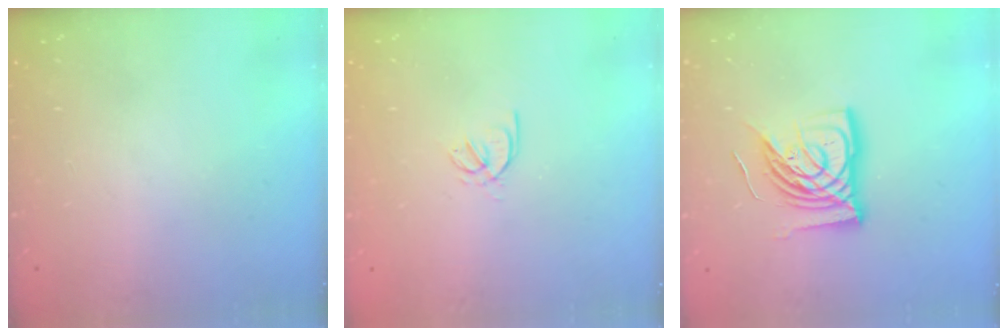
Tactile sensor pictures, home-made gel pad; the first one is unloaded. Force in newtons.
{"total": 2.3, "press": 2.3, "slide": 0.6}
{"total": 13.8, "press": 13.7, "slide": 1.5}